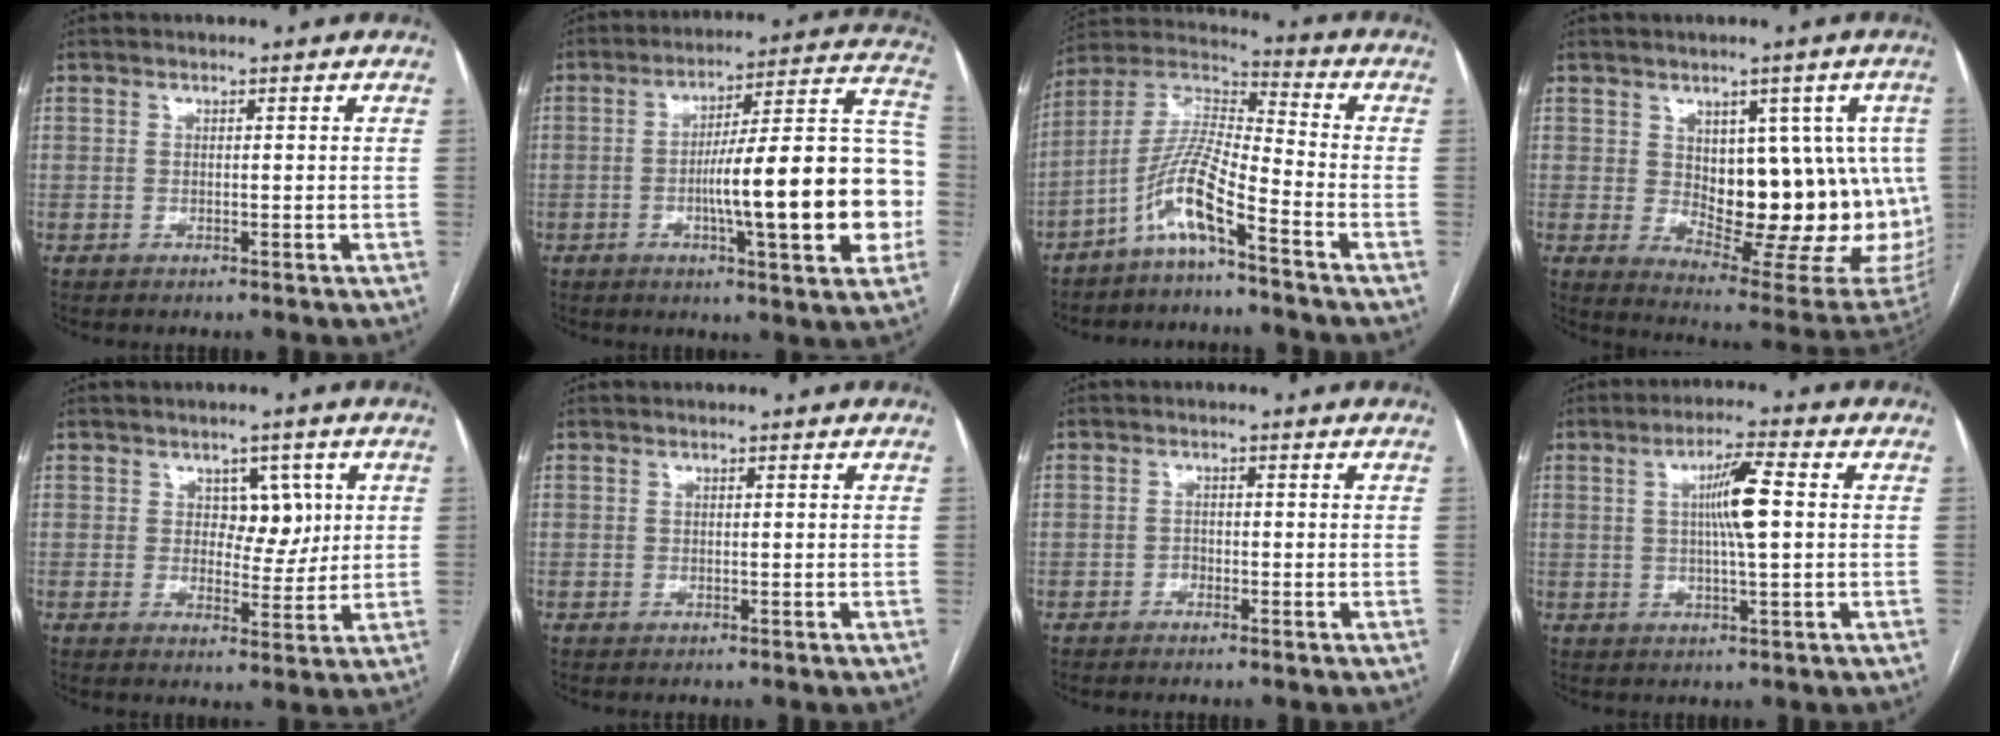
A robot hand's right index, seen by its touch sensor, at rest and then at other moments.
{"total": 21.1, "force": [-3.8, 2.9, 20.6], "torque": [-0.235, 0.035, -0.049]}
{"total": 9.9, "force": [-6.0, 0.9, 7.8], "torque": [-0.171, 0.010, -0.123]}
{"total": 18.5, "force": [0.4, 8.9, 16.2], "torque": [-0.165, 0.008, 0.033]}
{"total": 5.0, "force": [1.5, 3.2, 3.5], "torque": [-0.042, 0.005, 0.027]}
{"total": 0.0}
{"total": 1.0, "force": [-0.8, 0.6, 0.1], "torque": [0.003, 0.004, -0.017]}
{"total": 6.9, "force": [0.9, 0.2, 6.8], "torque": [-0.121, 0.003, 0.013]}